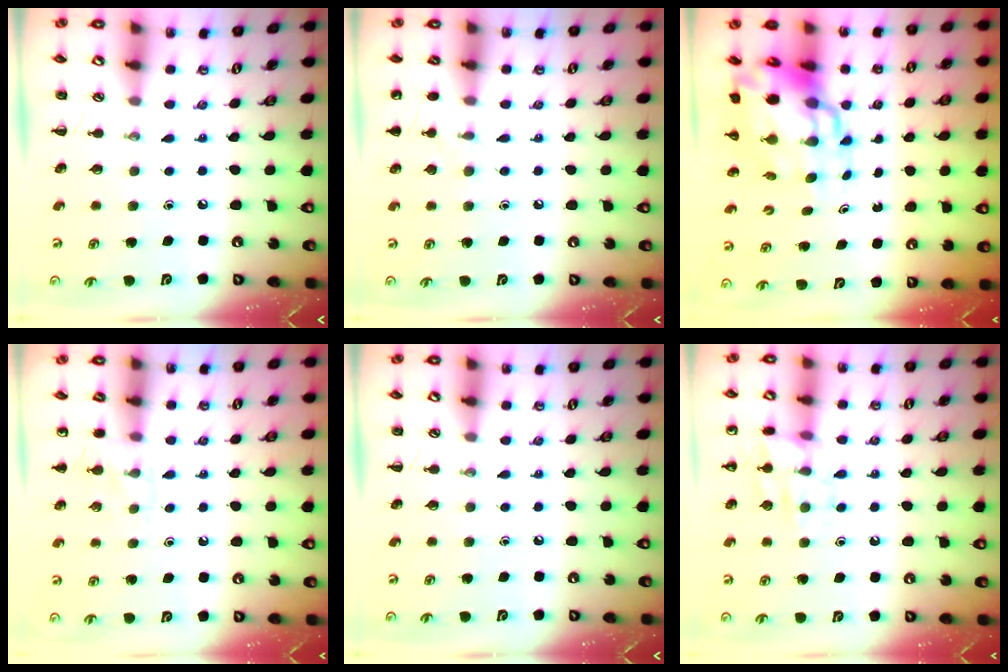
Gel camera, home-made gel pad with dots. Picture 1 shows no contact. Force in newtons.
{"total": 6.1, "press": 5.9, "slide": 1.5}
{"total": 12.2, "press": 11.8, "slide": 3.1}
{"total": 5.9, "press": 5.5, "slide": 2.1}
{"total": 0.0}
{"total": 10.7, "press": 10.7, "slide": 0.3}